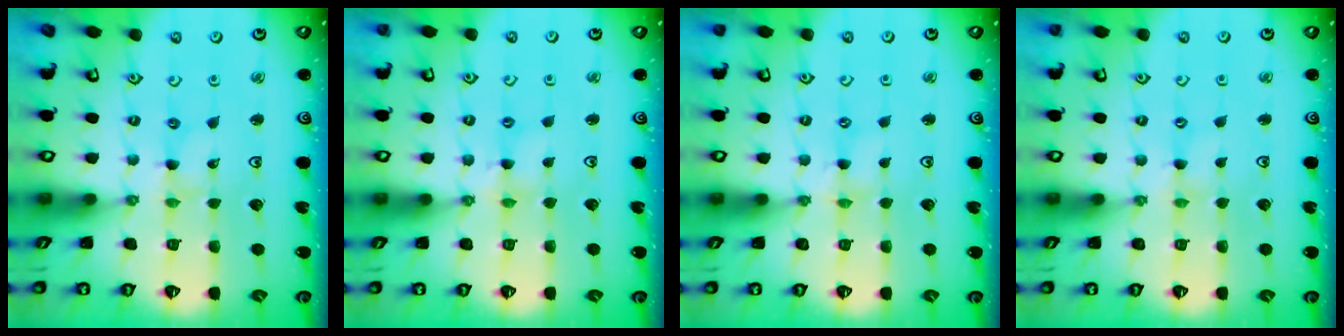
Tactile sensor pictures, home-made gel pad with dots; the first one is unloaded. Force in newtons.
{"total": 3.1, "press": 3.1, "slide": 0.3}
{"total": 0.0}
{"total": 1.0, "press": 1.0, "slide": 0.2}